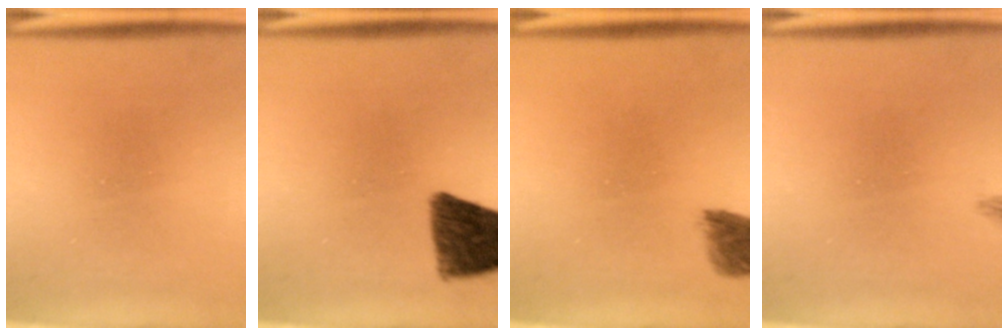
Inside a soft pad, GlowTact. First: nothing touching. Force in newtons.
{"total": 10.9}
{"total": 4.1}
{"total": 0.9}